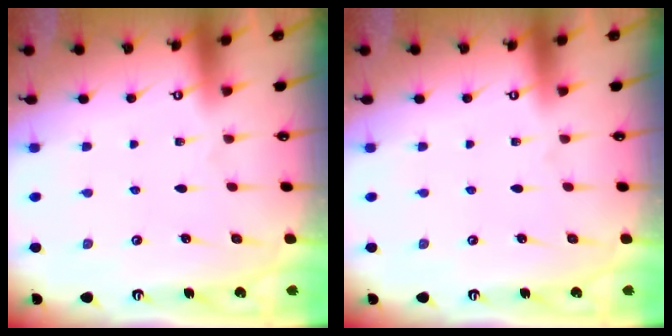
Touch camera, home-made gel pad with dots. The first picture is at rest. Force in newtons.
{"total": 0.0}